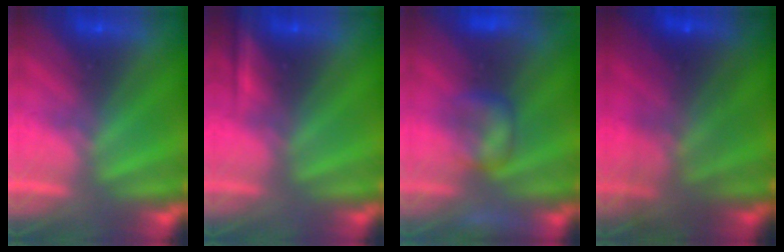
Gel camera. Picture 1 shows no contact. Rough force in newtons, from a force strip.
{"total": 2.3}
{"total": 9.3}
{"total": 7.0}